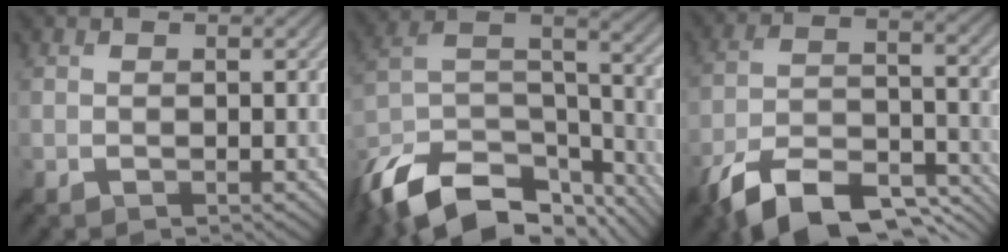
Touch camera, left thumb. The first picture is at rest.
{"total": 17.0, "force": [-12.2, 7.9, 8.8], "torque": [-0.234, -0.030, -0.193]}
{"total": 13.1, "force": [-9.3, 5.1, 7.6], "torque": [-0.148, -0.003, -0.176]}